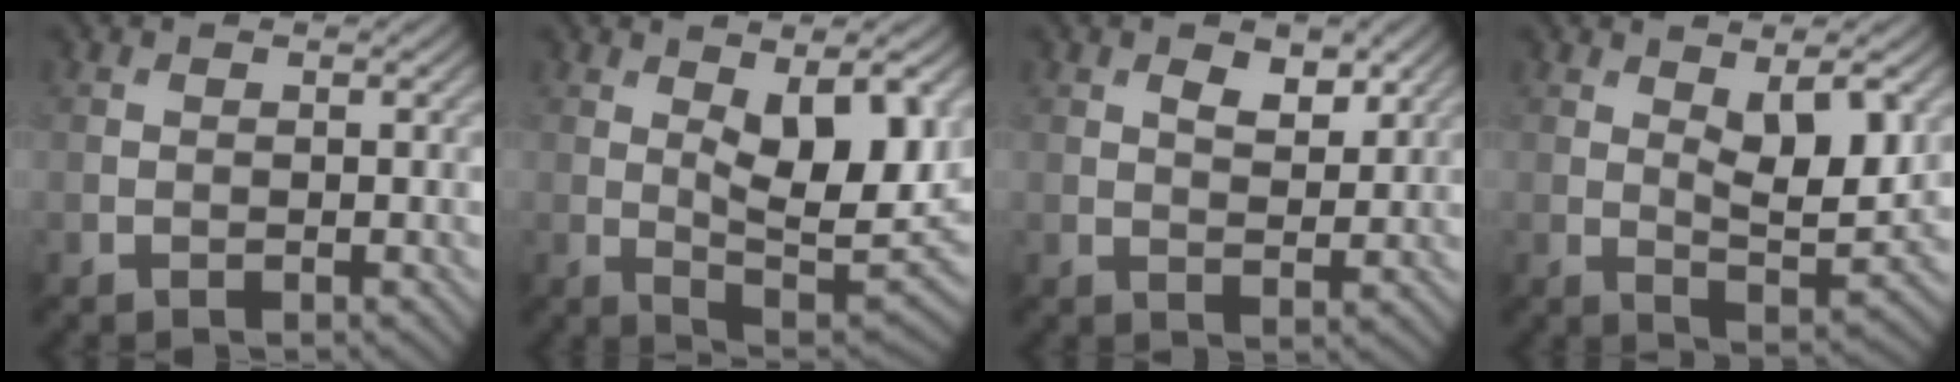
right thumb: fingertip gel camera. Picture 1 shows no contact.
{"total": 12.1, "force": [3.1, 4.8, 10.6], "torque": [-0.178, -0.008, 0.054]}
{"total": 3.3, "force": [1.8, 1.7, 2.2], "torque": [-0.041, -0.007, 0.035]}
{"total": 7.9, "force": [2.4, 3.0, 7.0], "torque": [-0.121, -0.010, 0.046]}